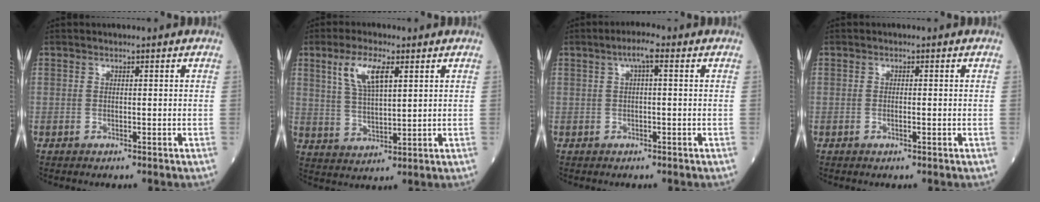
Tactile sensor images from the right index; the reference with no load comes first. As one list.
[{"total": 8.0, "force": [3.5, 2.7, 6.7], "torque": [-0.144, 0.010, 0.073]}, {"total": 3.4, "force": [1.3, 1.0, 3.0], "torque": [-0.066, 0.018, 0.023]}, {"total": 1.2, "force": [-0.3, 0.5, 1.0], "torque": [-0.029, 0.000, -0.003]}]